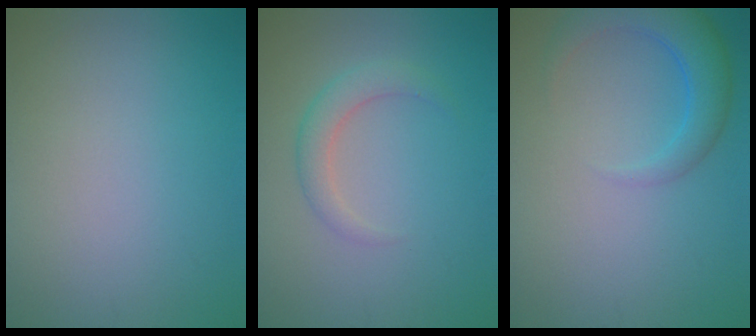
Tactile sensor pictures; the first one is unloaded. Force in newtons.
{"total": 2.2, "press": 2.2, "slide": 0.2}
{"total": 4.1, "press": 4.1, "slide": 0.2}